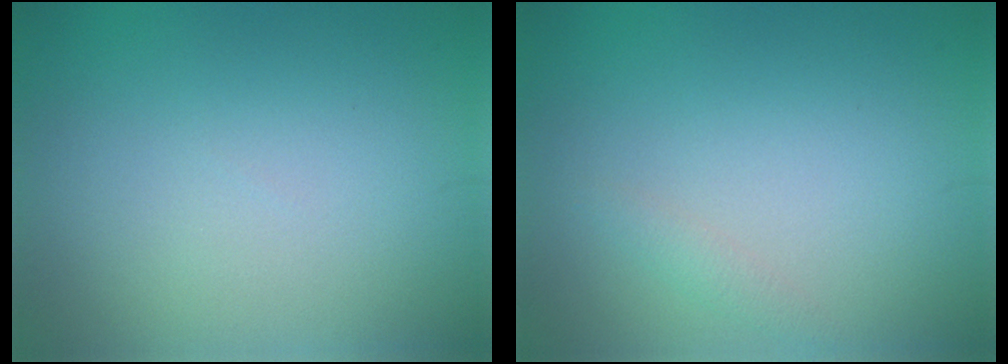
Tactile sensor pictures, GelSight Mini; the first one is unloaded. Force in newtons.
{"total": 0.8, "press": 0.8, "slide": 0.1}